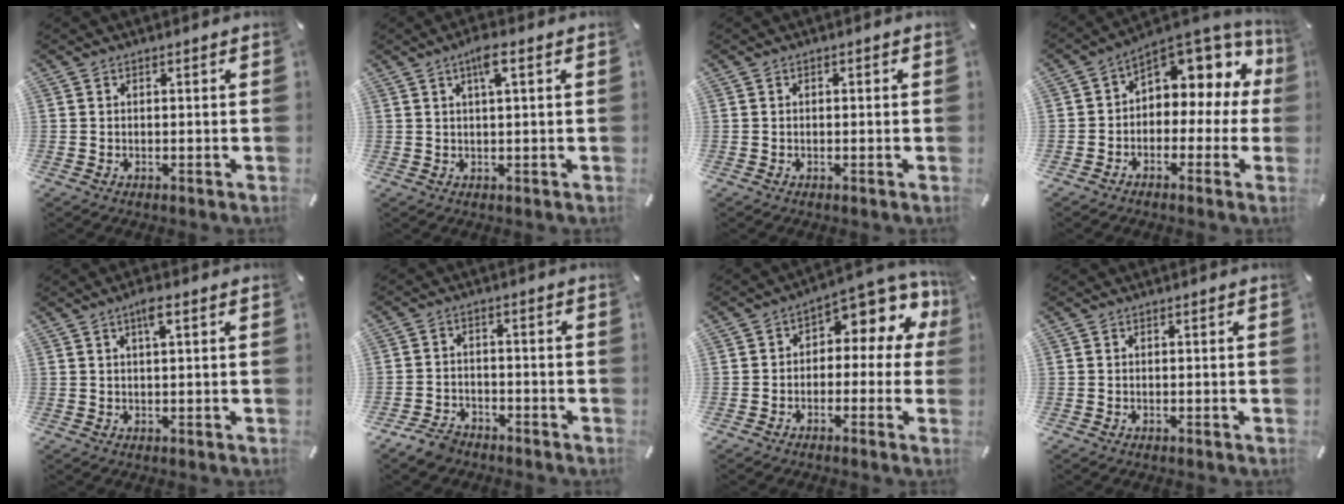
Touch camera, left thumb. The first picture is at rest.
{"total": 4.4, "force": [1.9, 0.8, 3.9], "torque": [-0.081, 0.006, 0.031]}
{"total": 0.0}
{"total": 6.9, "force": [3.2, 5.2, 3.1], "torque": [-0.045, -0.035, 0.056]}
{"total": 3.4, "force": [1.7, 0.6, 3.0], "torque": [-0.055, 0.001, 0.024]}
{"total": 5.1, "force": [-4.0, 2.6, 1.6], "torque": [-0.040, 0.021, -0.079]}
{"total": 7.9, "force": [3.2, 4.6, 5.5], "torque": [-0.069, -0.030, 0.055]}
{"total": 0.0}